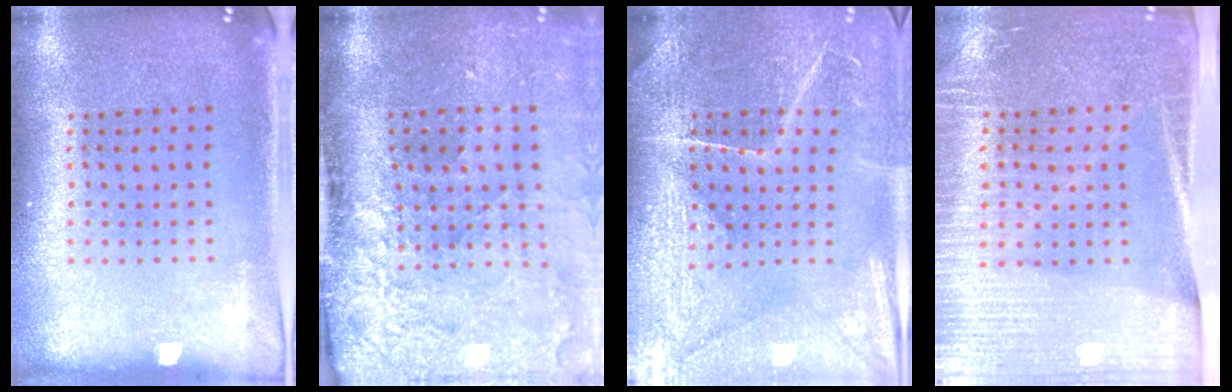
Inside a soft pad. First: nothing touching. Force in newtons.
{"total": 4.6, "press": 3.5, "slide": 3.0}
{"total": 3.8, "press": 3.7, "slide": 1.1}
{"total": 3.1, "press": 2.9, "slide": 1.1}